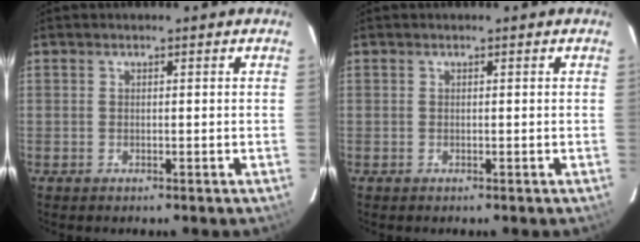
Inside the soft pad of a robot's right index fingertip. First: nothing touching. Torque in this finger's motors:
{"motor_torque": [0.00, 0.00, 0.01, 0.00]}